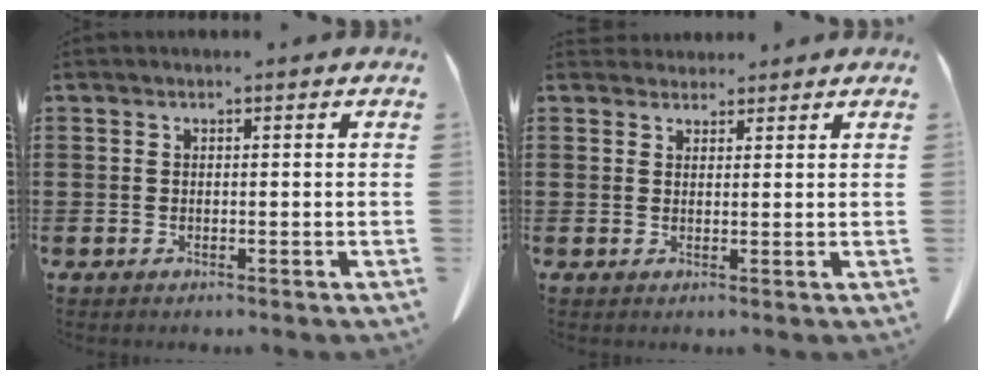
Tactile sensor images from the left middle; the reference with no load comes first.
{"total": 2.1, "force": [2.0, 0.8, 0.0], "torque": [-0.006, 0.001, 0.039]}